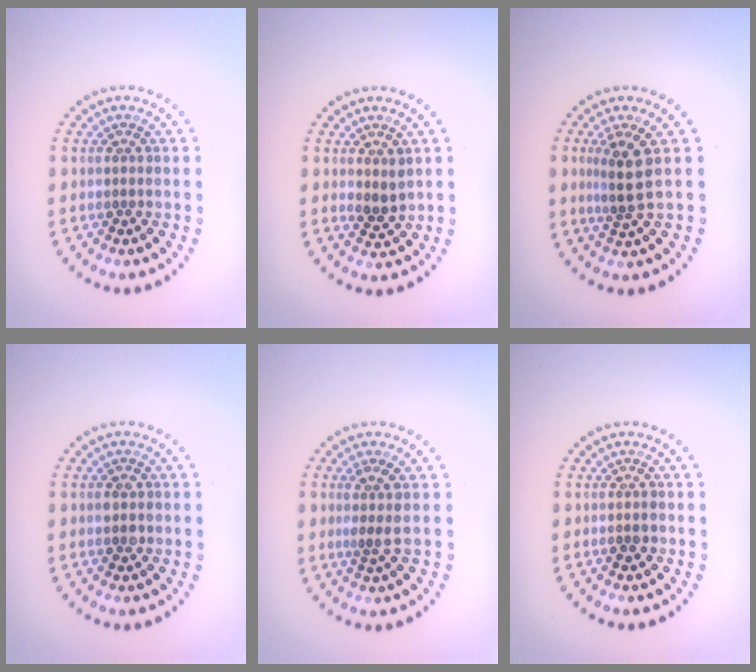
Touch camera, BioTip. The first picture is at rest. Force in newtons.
{"total": 1.5, "press": 1.4, "slide": 0.6}
{"total": 2.7, "press": 2.2, "slide": 1.7}
{"total": 1.2, "press": 1.2, "slide": 0.1}
{"total": 2.0, "press": 1.5, "slide": 1.3}
{"total": 1.0, "press": 1.0, "slide": 0.4}